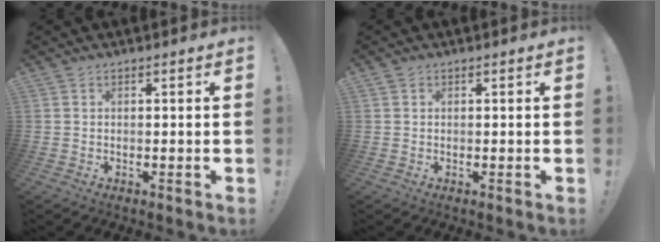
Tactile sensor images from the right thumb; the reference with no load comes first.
{"total": 0.5, "force": [0.3, 0.4, 0.0], "torque": [0.006, -0.001, 0.005]}